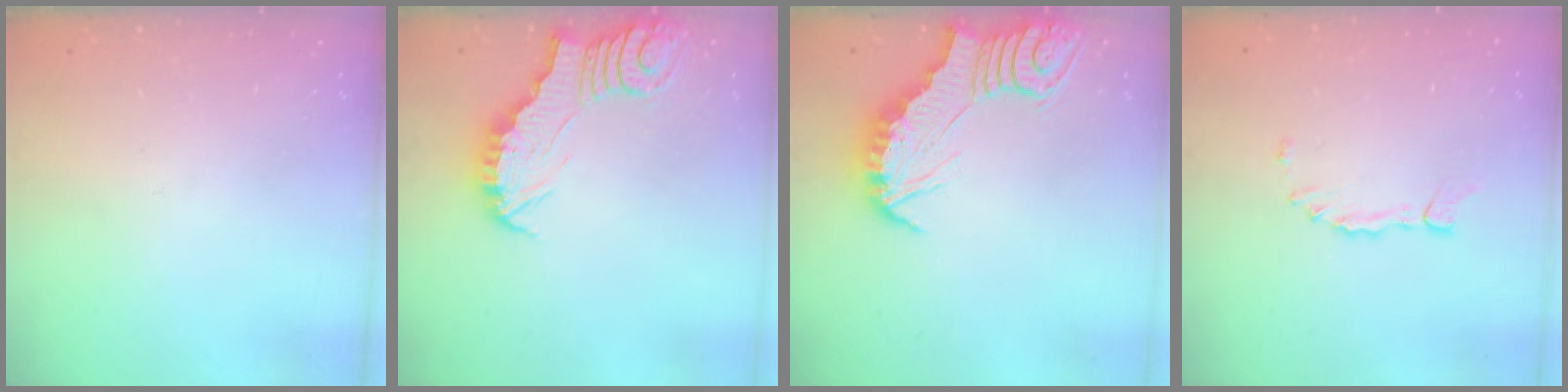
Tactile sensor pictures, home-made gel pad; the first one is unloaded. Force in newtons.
{"total": 2.6, "press": 2.6, "slide": 0.2}
{"total": 2.5, "press": 2.5, "slide": 0.2}
{"total": 2.2, "press": 2.2, "slide": 0.3}